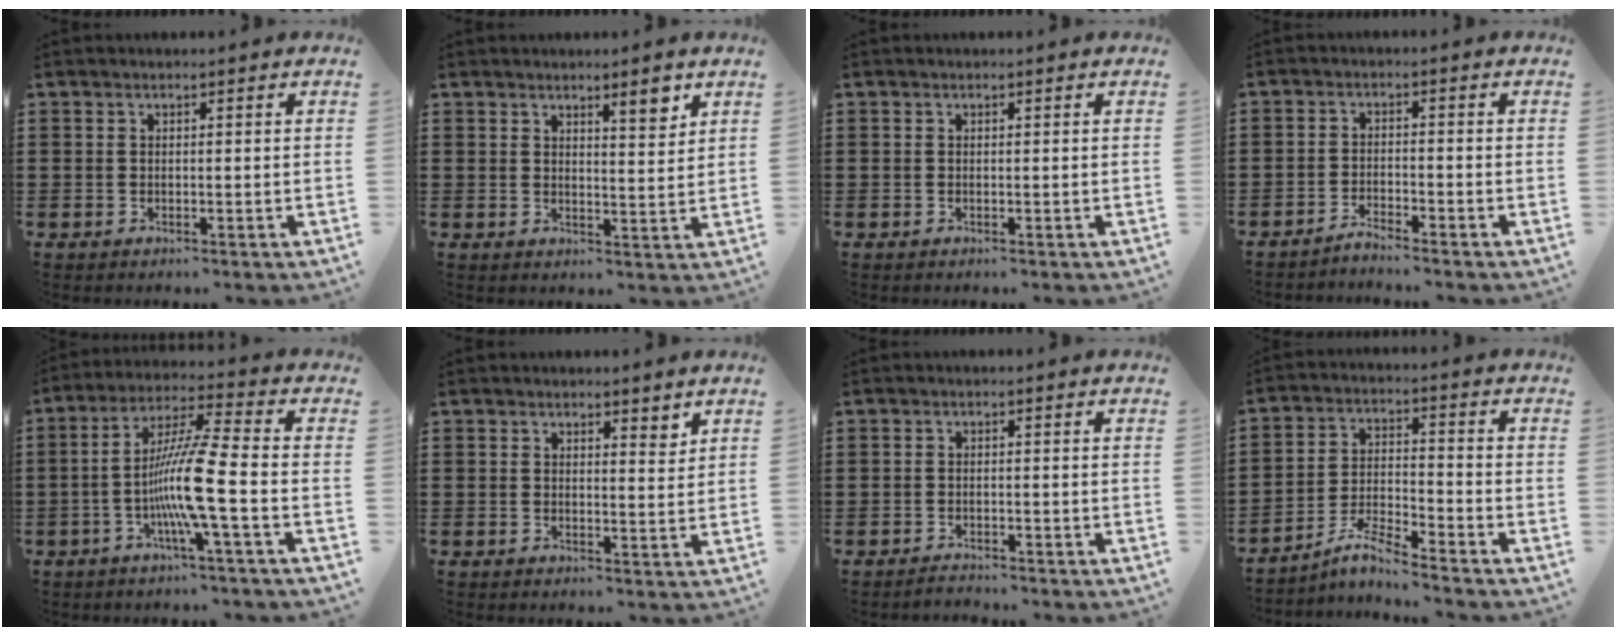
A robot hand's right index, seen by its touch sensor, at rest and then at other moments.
{"total": 3.9, "force": [3.0, 0.7, 2.3], "torque": [-0.042, 0.000, 0.050]}
{"total": 0.0}
{"total": 2.3, "force": [-2.3, -0.2, 0.1], "torque": [-0.004, 0.004, -0.048]}
{"total": 10.8, "force": [-3.0, 0.0, 10.4], "torque": [-0.215, -0.012, -0.066]}
{"total": 2.1, "force": [1.9, 0.8, 0.5], "torque": [-0.006, 0.003, 0.034]}
{"total": 1.3, "force": [-1.3, 0.2, -0.1], "torque": [-0.001, 0.004, -0.029]}
{"total": 5.4, "force": [-4.9, 0.1, 2.2], "torque": [-0.053, -0.007, -0.098]}